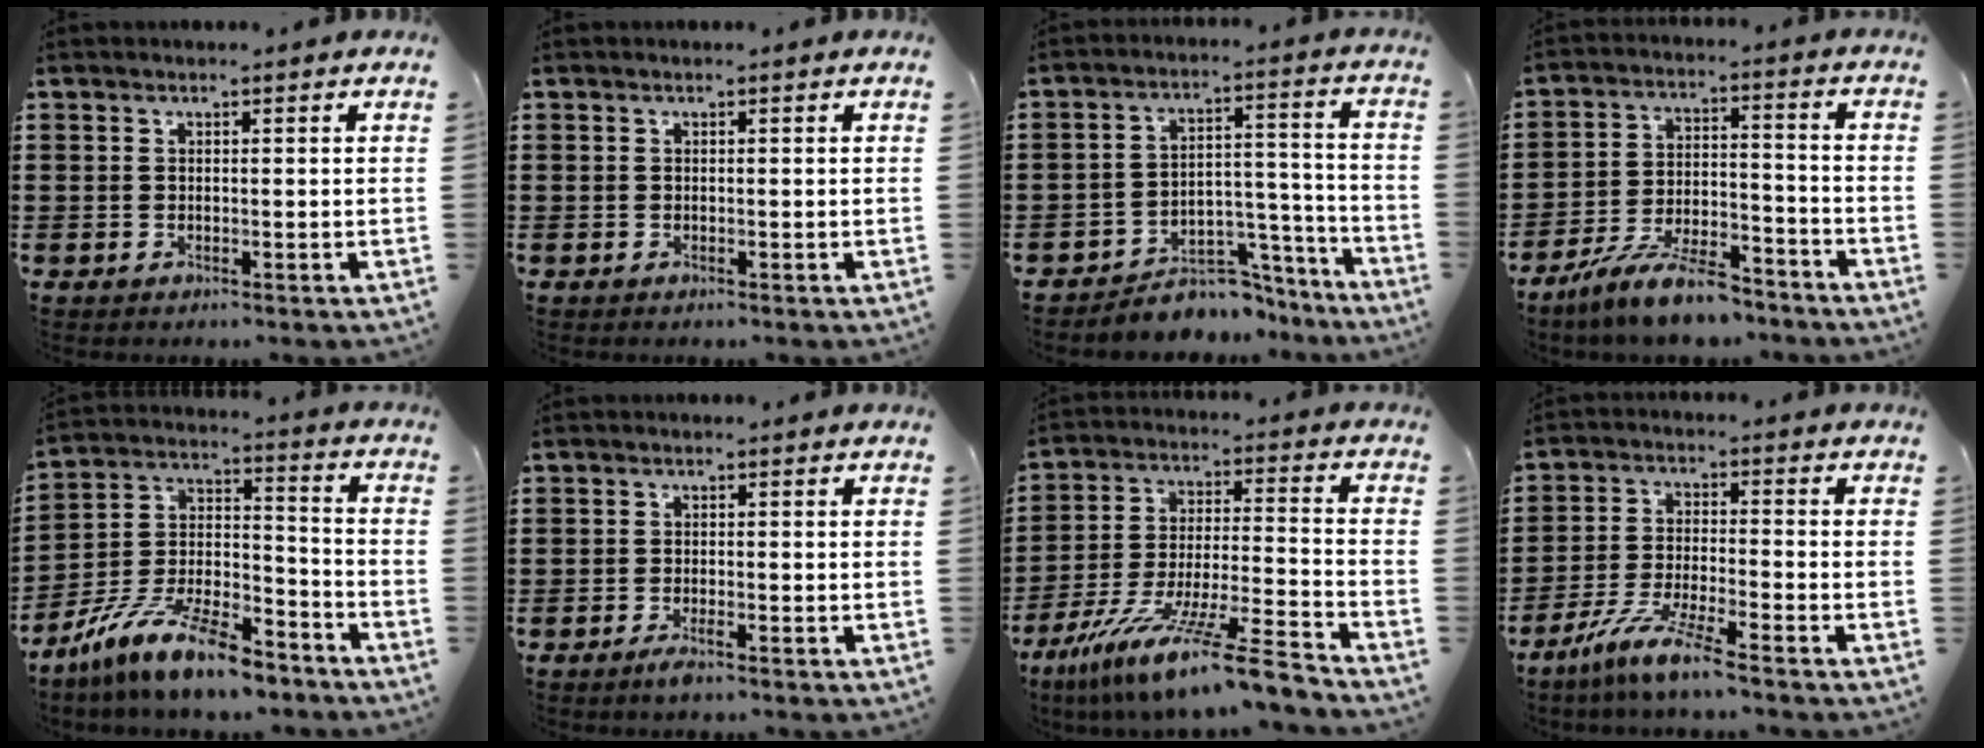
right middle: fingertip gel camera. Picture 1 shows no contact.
{"total": 0.0}
{"total": 6.8, "force": [-6.2, 2.4, 1.5], "torque": [-0.019, 0.027, -0.118]}
{"total": 10.4, "force": [-8.7, 2.0, 5.3], "torque": [-0.103, 0.021, -0.168]}
{"total": 13.1, "force": [-10.8, 2.3, 7.1], "torque": [-0.140, 0.028, -0.209]}
{"total": 1.7, "force": [-1.1, 0.2, 1.3], "torque": [-0.028, -0.006, -0.021]}
{"total": 13.8, "force": [-11.2, 0.3, 7.9], "torque": [-0.135, 0.019, -0.208]}
{"total": 7.6, "force": [-6.4, -0.3, 4.1], "torque": [-0.089, -0.015, -0.127]}